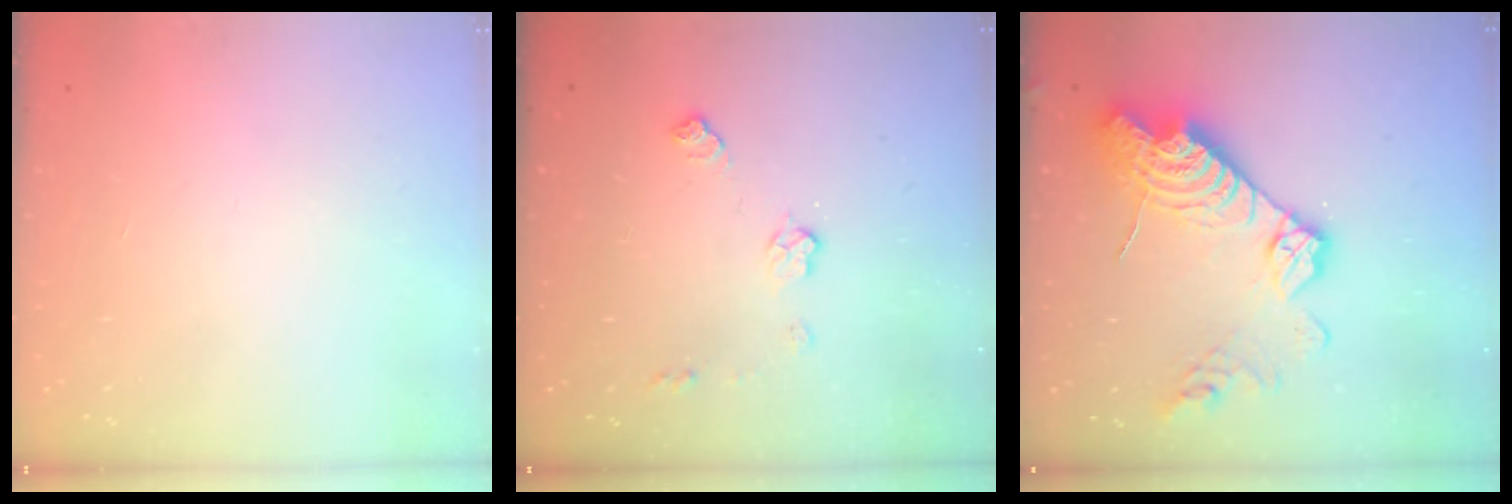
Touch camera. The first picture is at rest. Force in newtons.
{"total": 6.8, "press": 6.8, "slide": 0.3}
{"total": 18.2, "press": 18.1, "slide": 1.8}